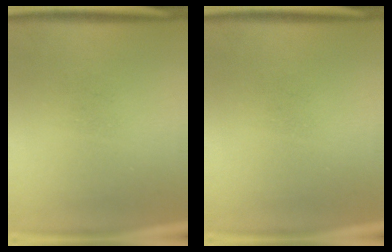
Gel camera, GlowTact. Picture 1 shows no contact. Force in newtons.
{"total": 0.0}